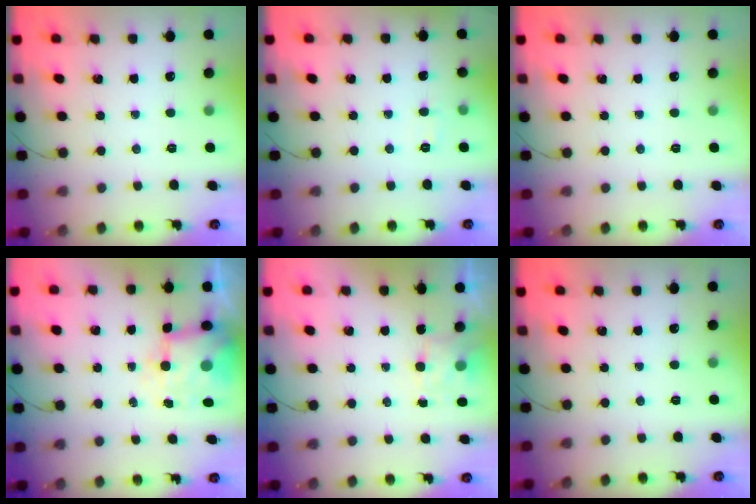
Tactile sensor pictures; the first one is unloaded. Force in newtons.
{"total": 4.1, "press": 4.0, "slide": 1.0}
{"total": 0.0}
{"total": 7.6, "press": 7.5, "slide": 1.3}
{"total": 4.0, "press": 3.9, "slide": 1.1}
{"total": 0.0}